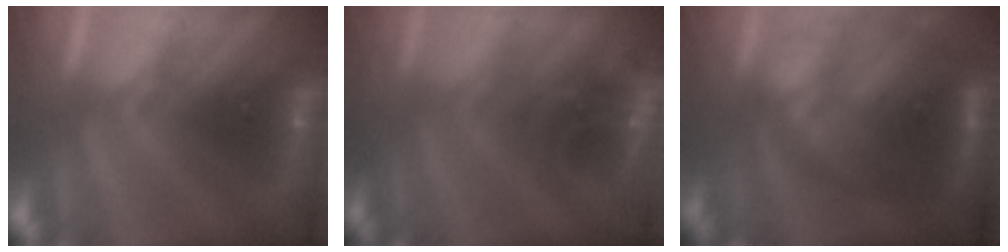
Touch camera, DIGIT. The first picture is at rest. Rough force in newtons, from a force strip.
{"total": 4.4}
{"total": 7.5}